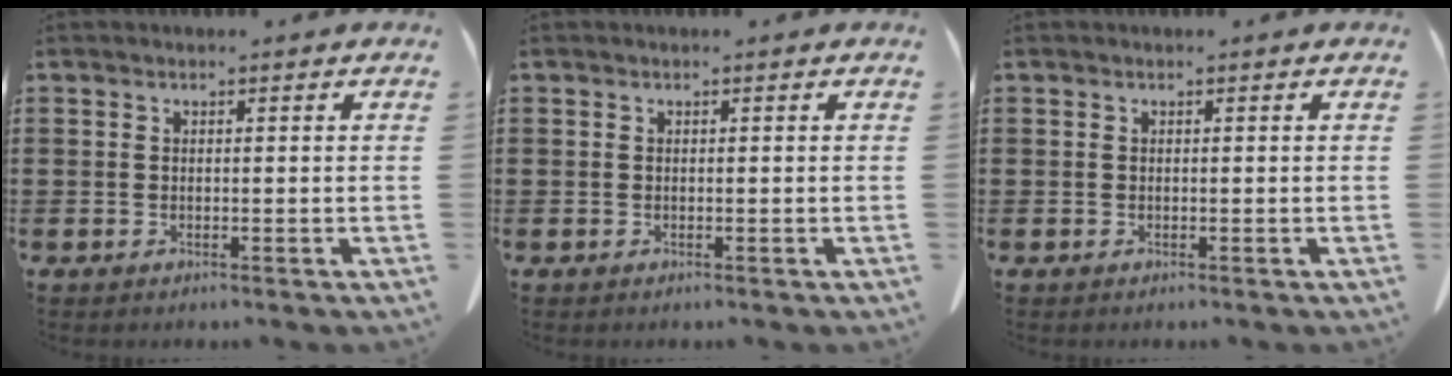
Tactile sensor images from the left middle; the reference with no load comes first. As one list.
[{"total": 0.0}, {"total": 0.0}]